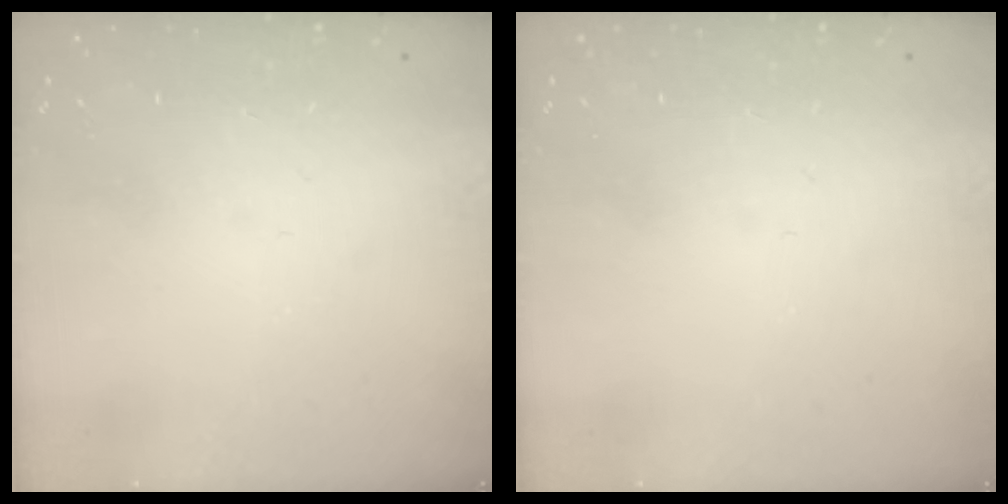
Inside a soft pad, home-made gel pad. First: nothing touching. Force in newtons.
{"total": 0.0}